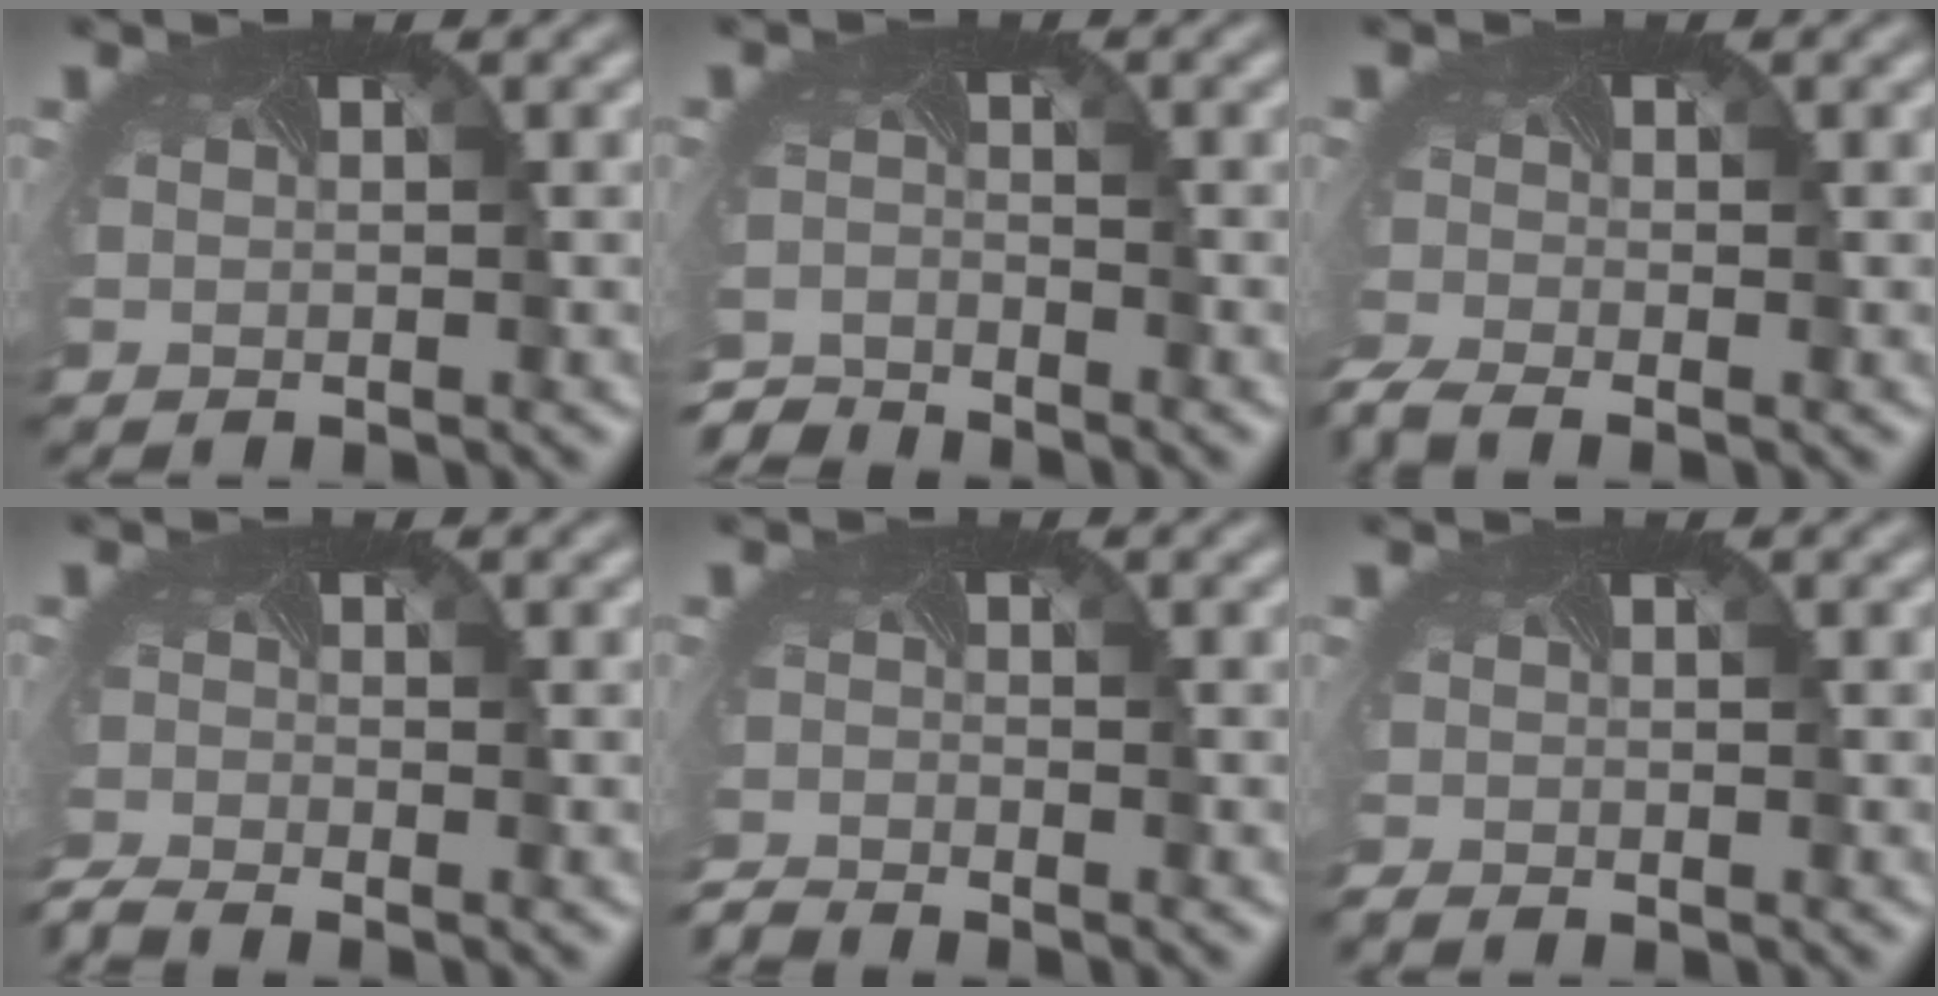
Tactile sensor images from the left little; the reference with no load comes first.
{"total": 4.4, "force": [-4.3, 0.3, 0.1], "torque": [-0.016, -0.026, -0.087]}
{"total": 3.8, "force": [-3.1, 1.1, 2.0], "torque": [-0.056, -0.024, -0.063]}
{"total": 2.9, "force": [-2.8, 0.1, 0.7], "torque": [-0.022, -0.023, -0.063]}
{"total": 2.4, "force": [-2.4, -0.3, -0.2], "torque": [-0.006, -0.022, -0.053]}
{"total": 0.8, "force": [-0.8, -0.1, 0.1], "torque": [-0.009, -0.010, -0.018]}